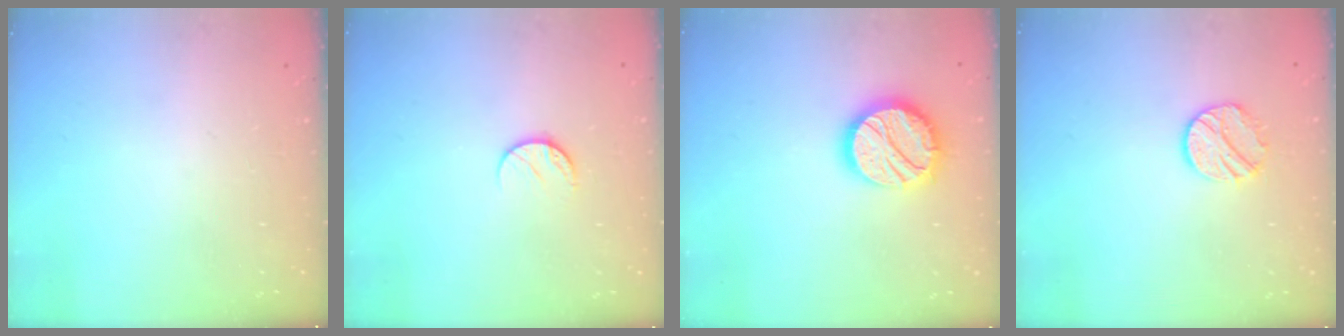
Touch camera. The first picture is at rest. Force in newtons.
{"total": 7.5, "press": 7.4, "slide": 1.1}
{"total": 16.8, "press": 16.7, "slide": 1.0}
{"total": 9.4, "press": 9.4, "slide": 0.2}